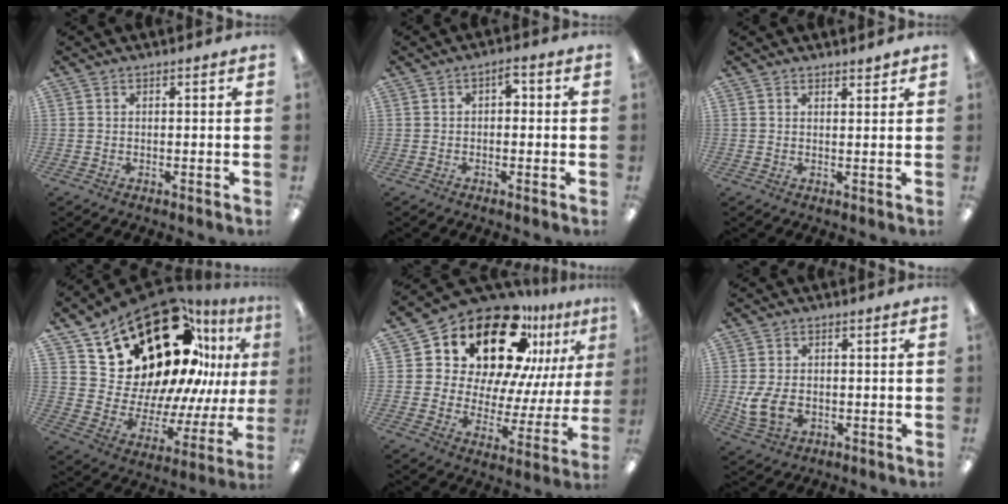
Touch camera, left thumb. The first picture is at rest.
{"total": 2.9, "force": [0.1, 1.8, 2.3], "torque": [-0.038, 0.009, -0.003]}
{"total": 1.8, "force": [1.6, 0.4, 0.6], "torque": [-0.004, -0.007, 0.029]}
{"total": 28.9, "force": [16.8, 16.2, 17.1], "torque": [-0.241, -0.126, 0.321]}
{"total": 22.1, "force": [16.2, 10.3, 10.8], "torque": [-0.184, -0.113, 0.282]}
{"total": 7.8, "force": [-1.3, 5.6, 5.2], "torque": [-0.101, 0.000, -0.024]}